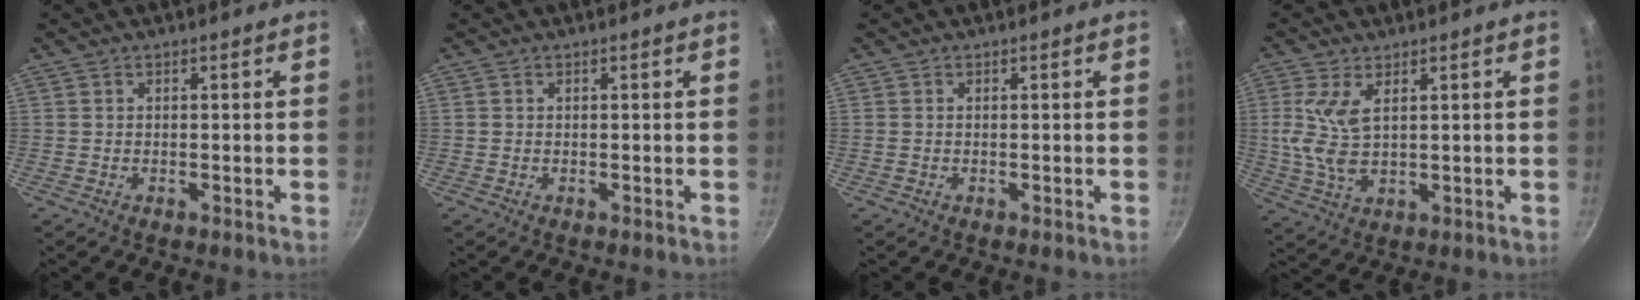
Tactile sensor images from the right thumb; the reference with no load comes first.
{"total": 0.0}
{"total": 0.0}
{"total": 8.1, "force": [2.1, 4.1, 6.6], "torque": [-0.139, -0.011, 0.048]}